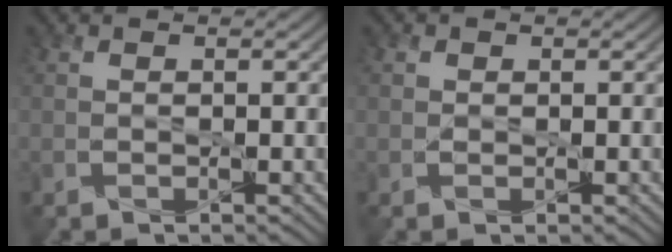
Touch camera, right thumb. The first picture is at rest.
{"total": 0.7, "force": [0.2, 0.7, 0.1], "torque": [0.000, 0.000, 0.000]}